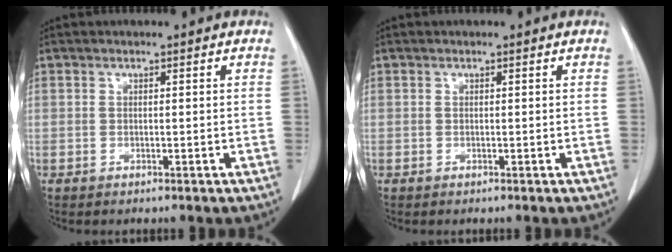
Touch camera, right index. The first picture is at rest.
{"total": 0.0}